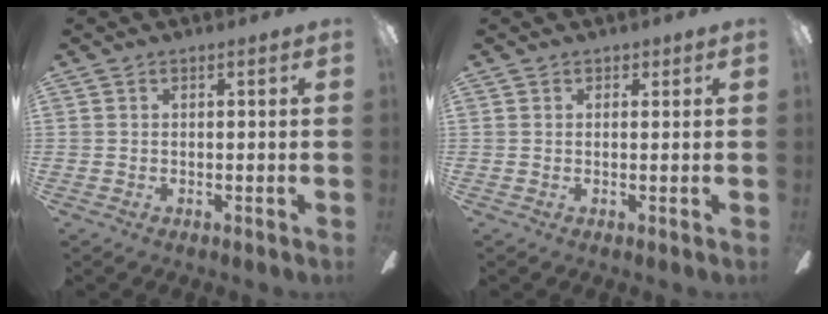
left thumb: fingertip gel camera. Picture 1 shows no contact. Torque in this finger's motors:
{"motor_torque": [-0.04, 0.12, 0.11, -0.16, 0.00]}